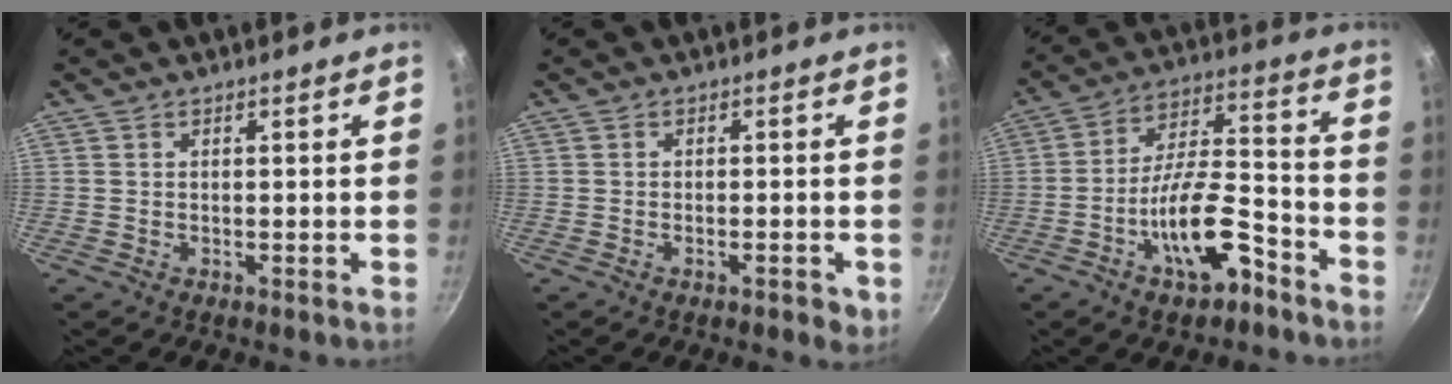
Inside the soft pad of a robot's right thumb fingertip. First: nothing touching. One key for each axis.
{"total": 3.3, "fx": -1.3, "fy": 1.3, "fz": 2.8, "tx": -0.038, "ty": 0.004, "tz": -0.020}
{"total": 14.7, "fx": -7.3, "fy": 6.0, "fz": 11.2, "tx": -0.170, "ty": 0.058, "tz": -0.121}